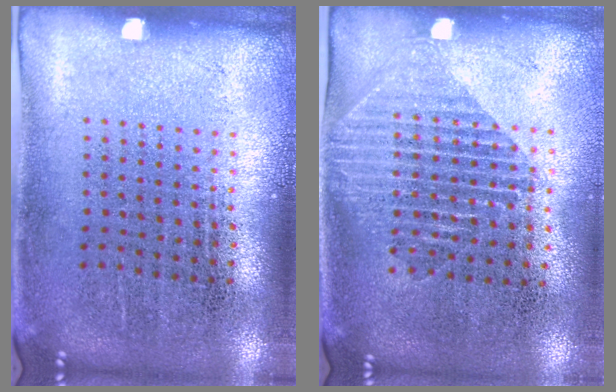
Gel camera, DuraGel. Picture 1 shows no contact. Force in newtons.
{"total": 1.6, "press": 1.3, "slide": 0.8}